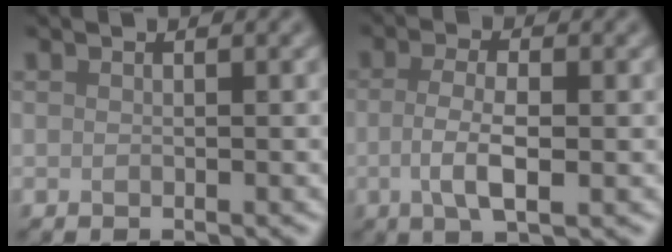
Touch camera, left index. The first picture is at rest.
{"total": 4.0, "force": [-0.5, 1.3, 3.7], "torque": [-0.078, -0.003, -0.011]}